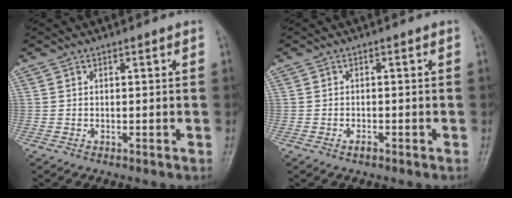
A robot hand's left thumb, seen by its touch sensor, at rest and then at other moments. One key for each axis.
{"total": 1.1, "fx": -0.7, "fy": 0.5, "fz": 0.7, "tx": -0.013, "ty": 0.006, "tz": -0.013}